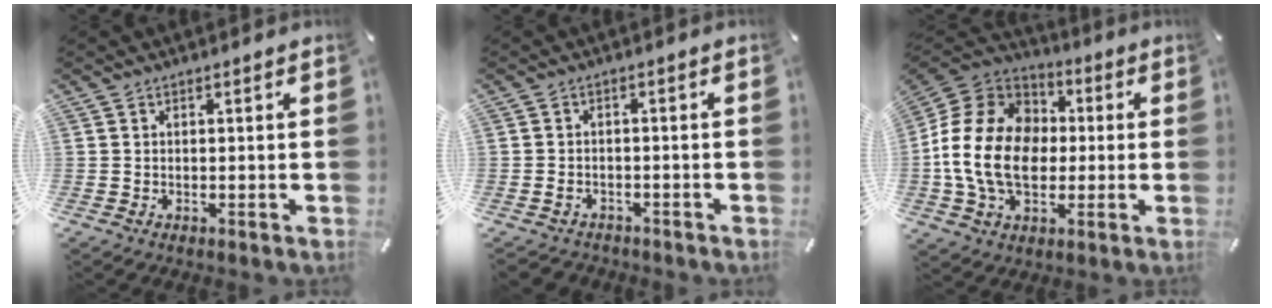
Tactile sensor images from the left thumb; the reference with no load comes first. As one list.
[{"total": 2.4, "force": [-1.5, 1.7, 0.8], "torque": [-0.015, 0.008, -0.032]}, {"total": 18.5, "force": [-2.2, 14.5, 11.2], "torque": [-0.240, 0.023, -0.042]}]